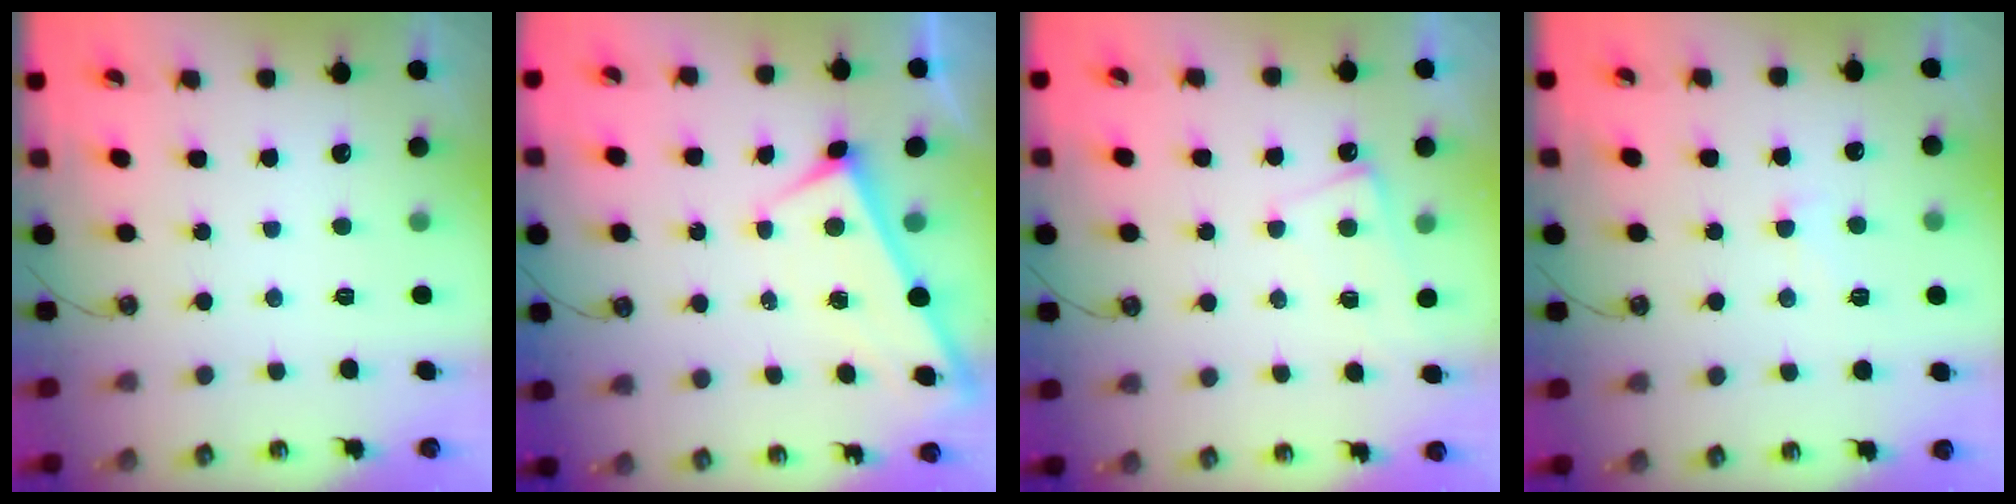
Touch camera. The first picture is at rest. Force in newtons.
{"total": 1.2, "press": 1.1, "slide": 0.4}
{"total": 1.1, "press": 1.0, "slide": 0.2}
{"total": 2.3, "press": 2.2, "slide": 0.6}